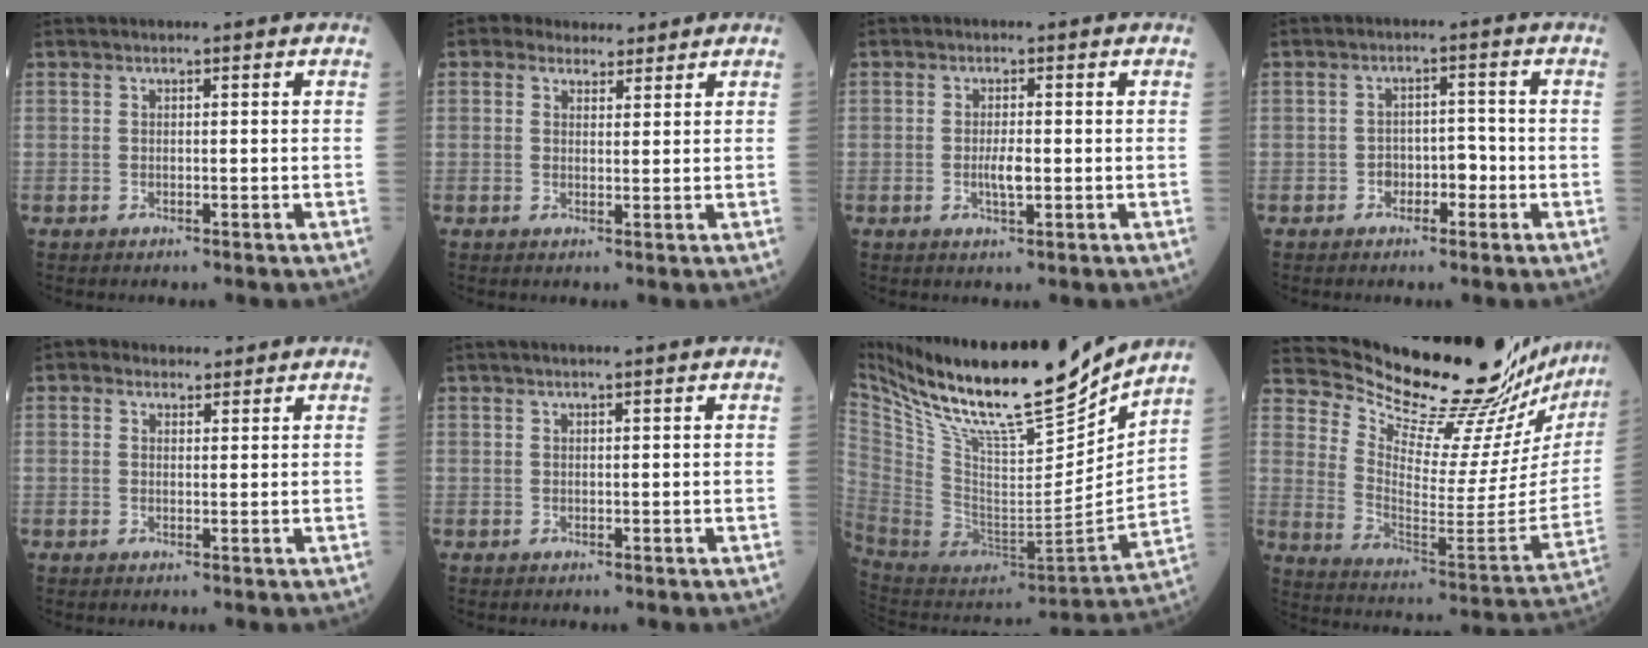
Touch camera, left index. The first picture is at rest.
{"total": 4.1, "force": [3.3, 2.3, 0.8], "torque": [-0.006, 0.013, 0.049]}
{"total": 2.5, "force": [-0.5, 0.6, 2.4], "torque": [-0.050, -0.003, -0.008]}
{"total": 3.2, "force": [-1.5, 1.9, 2.1], "torque": [-0.026, 0.012, -0.026]}
{"total": 2.5, "force": [1.9, 1.6, 0.4], "torque": [-0.008, 0.012, 0.026]}
{"total": 1.9, "force": [1.5, -0.1, 1.2], "torque": [-0.015, 0.014, 0.024]}
{"total": 25.2, "force": [20.0, 3.3, 15.0], "torque": [-0.275, -0.025, 0.349]}
{"total": 25.7, "force": [24.2, 2.7, 8.3], "torque": [-0.145, -0.131, 0.326]}